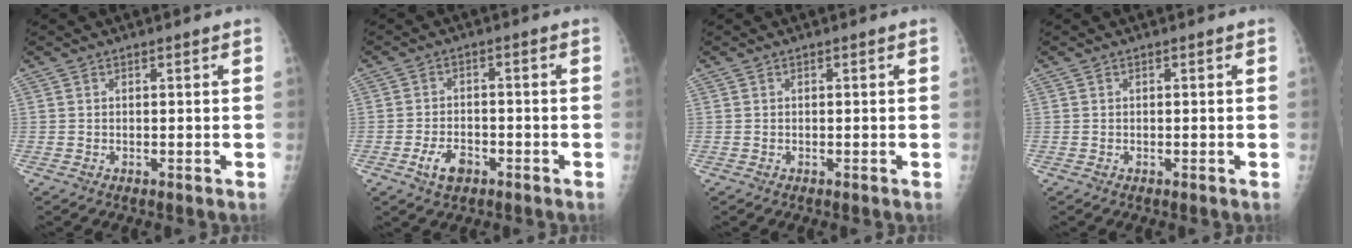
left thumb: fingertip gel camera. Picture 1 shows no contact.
{"total": 5.1, "force": [-2.7, 3.0, 3.2], "torque": [-0.053, 0.018, -0.046]}
{"total": 0.0}
{"total": 0.0}